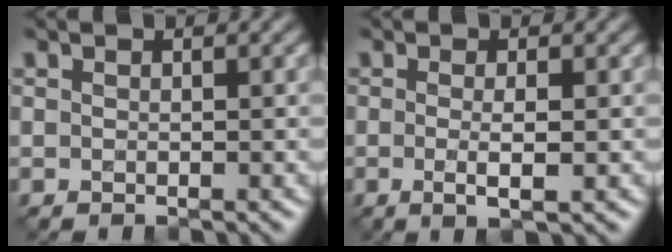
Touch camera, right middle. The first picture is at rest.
{"total": 2.6, "force": [-0.3, 0.6, 2.5], "torque": [-0.042, -0.007, -0.005]}